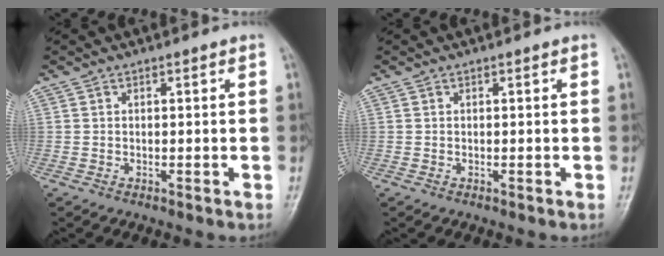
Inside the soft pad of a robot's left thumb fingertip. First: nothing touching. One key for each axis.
{"total": 0.0}